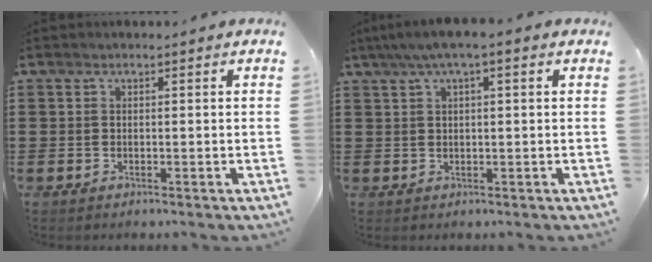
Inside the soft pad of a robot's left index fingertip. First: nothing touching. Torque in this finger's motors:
{"motor_torque": [1.09, -1.05, 0.28, 0.16]}